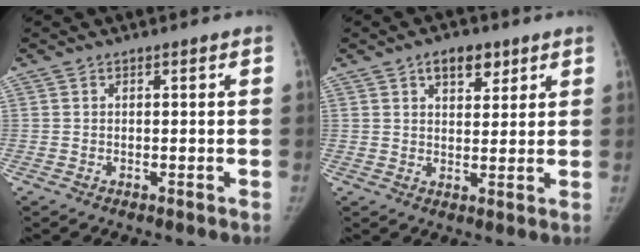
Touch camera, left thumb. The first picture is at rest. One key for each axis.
{"total": 5.8, "fx": 3.3, "fy": 3.3, "fz": 3.4, "tx": -0.021, "ty": -0.014, "tz": 0.048}